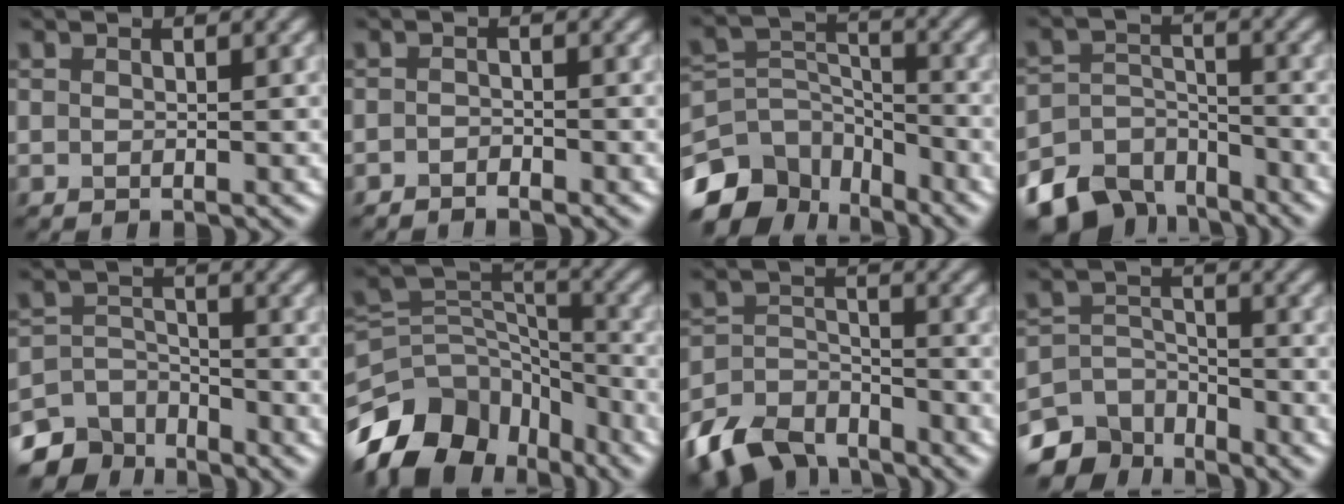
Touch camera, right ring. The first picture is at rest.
{"total": 1.0, "force": [-0.9, 0.2, 0.3], "torque": [-0.003, 0.001, -0.018]}
{"total": 9.2, "force": [-6.2, 5.4, 4.0], "torque": [-0.082, -0.005, -0.128]}
{"total": 8.3, "force": [-6.7, 4.4, 2.3], "torque": [-0.028, -0.009, -0.117]}
{"total": 5.6, "force": [-4.8, 2.7, 1.3], "torque": [-0.015, -0.008, -0.092]}
{"total": 11.8, "force": [-7.7, 7.3, 5.1], "torque": [-0.102, 0.023, -0.138]}
{"total": 8.1, "force": [-6.6, 3.8, 2.9], "torque": [-0.055, -0.007, -0.134]}
{"total": 6.1, "force": [-5.0, 3.1, 1.7], "torque": [-0.024, -0.007, -0.099]}